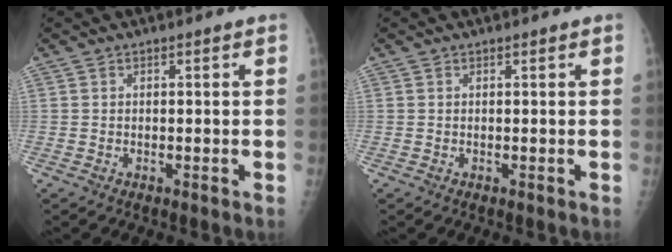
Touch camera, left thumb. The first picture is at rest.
{"total": 0.0}